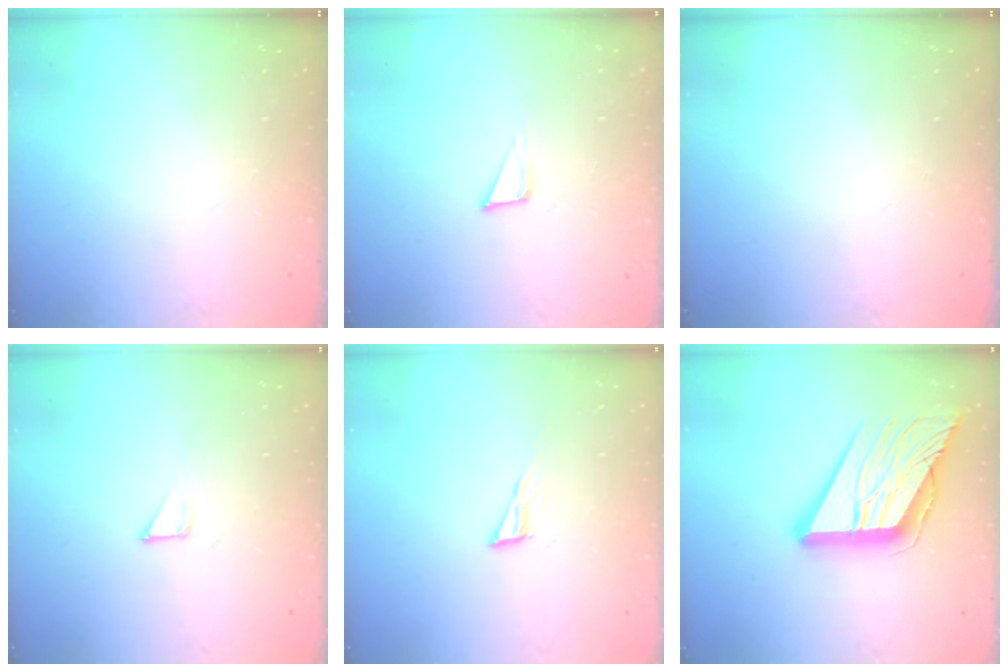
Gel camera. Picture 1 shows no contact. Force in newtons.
{"total": 3.3, "press": 3.2, "slide": 0.8}
{"total": 0.0}
{"total": 1.2, "press": 1.2, "slide": 0.0}
{"total": 5.7, "press": 5.5, "slide": 1.4}
{"total": 24.5, "press": 24.3, "slide": 3.0}